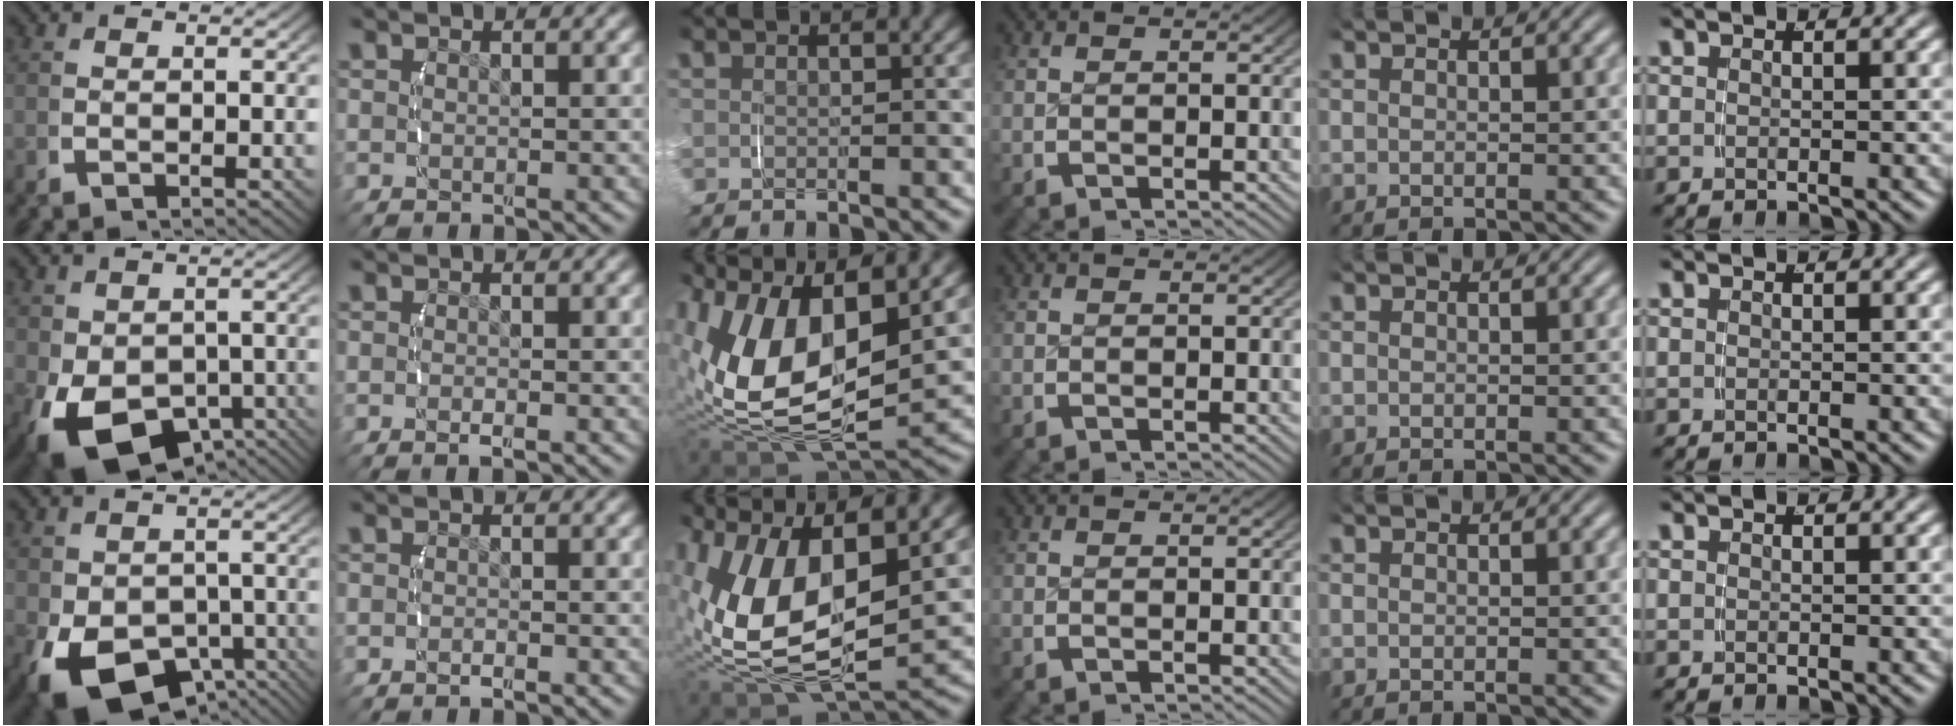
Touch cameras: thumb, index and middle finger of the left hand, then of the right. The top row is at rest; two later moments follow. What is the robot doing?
{"motion": "grasp_and_lifting", "object": "velcro strap"}